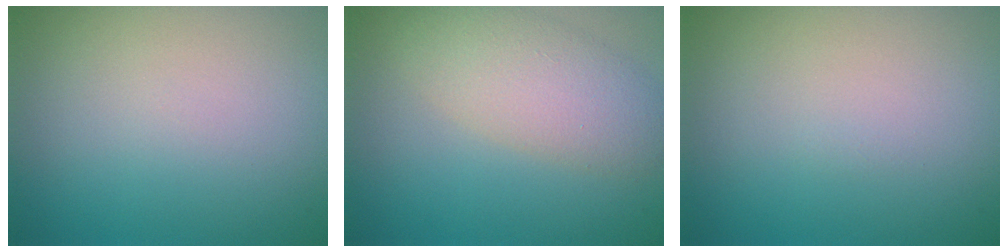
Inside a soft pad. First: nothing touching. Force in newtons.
{"total": 4.5, "press": 4.5, "slide": 0.1}
{"total": 0.0}